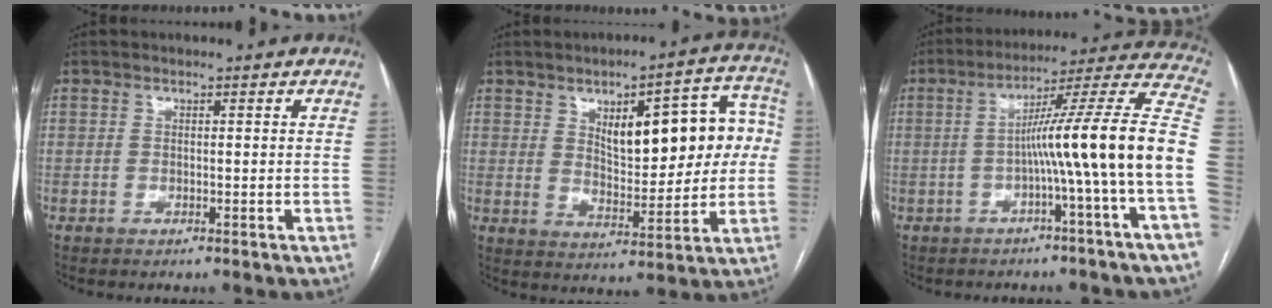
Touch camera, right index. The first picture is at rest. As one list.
[{"total": 15.4, "force": [3.2, 6.0, 13.8], "torque": [-0.179, 0.037, 0.056]}, {"total": 16.3, "force": [-3.1, -2.6, 15.8], "torque": [-0.218, 0.026, -0.059]}]